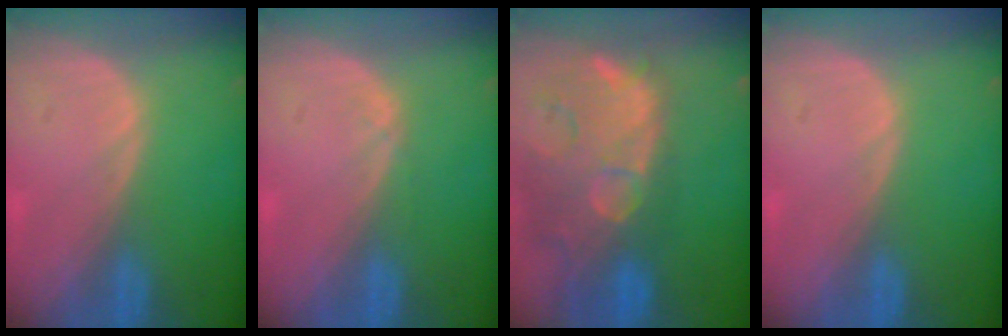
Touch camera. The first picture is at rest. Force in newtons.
{"total": 0.7, "press": 0.6, "slide": 0.2}
{"total": 14.8, "press": 11.8, "slide": 8.9}
{"total": 0.0}